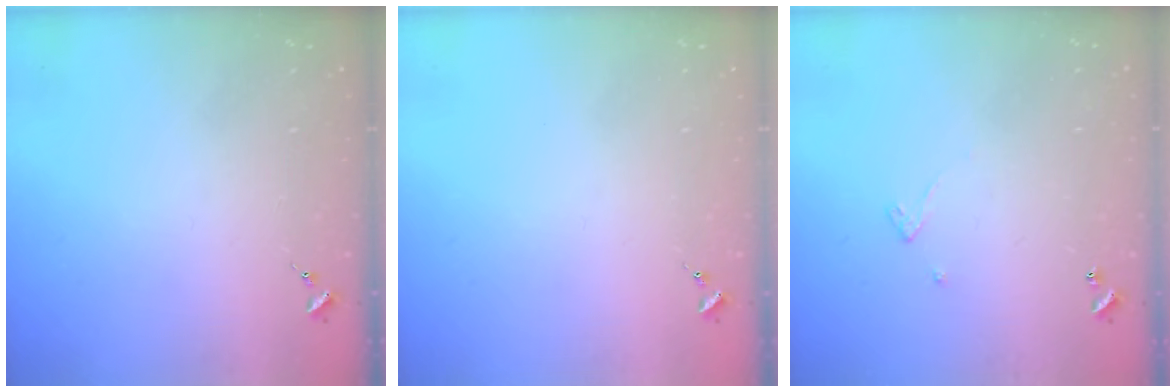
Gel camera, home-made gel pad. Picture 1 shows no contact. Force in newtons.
{"total": 0.0}
{"total": 2.4, "press": 2.4, "slide": 0.2}